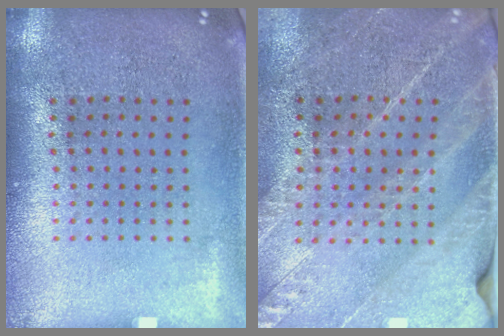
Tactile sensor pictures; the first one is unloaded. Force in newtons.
{"total": 2.6, "press": 2.6, "slide": 0.0}